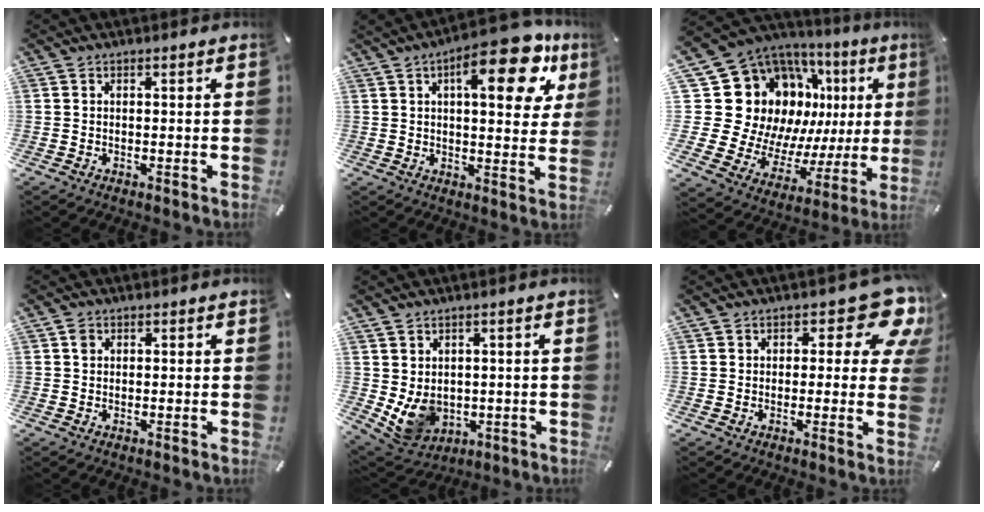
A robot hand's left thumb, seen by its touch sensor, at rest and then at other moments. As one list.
[{"total": 17.5, "force": [8.7, 6.6, 13.7], "torque": [-0.185, -0.038, 0.132]}, {"total": 23.0, "force": [7.7, 17.2, 13.2], "torque": [-0.208, -0.093, 0.187]}, {"total": 1.3, "force": [0.3, 1.1, 0.4], "torque": [-0.001, 0.003, 0.004]}, {"total": 7.8, "force": [0.2, 7.0, 3.4], "torque": [-0.076, -0.011, 0.005]}, {"total": 11.9, "force": [6.0, 5.6, 8.6], "torque": [-0.099, -0.035, 0.102]}]